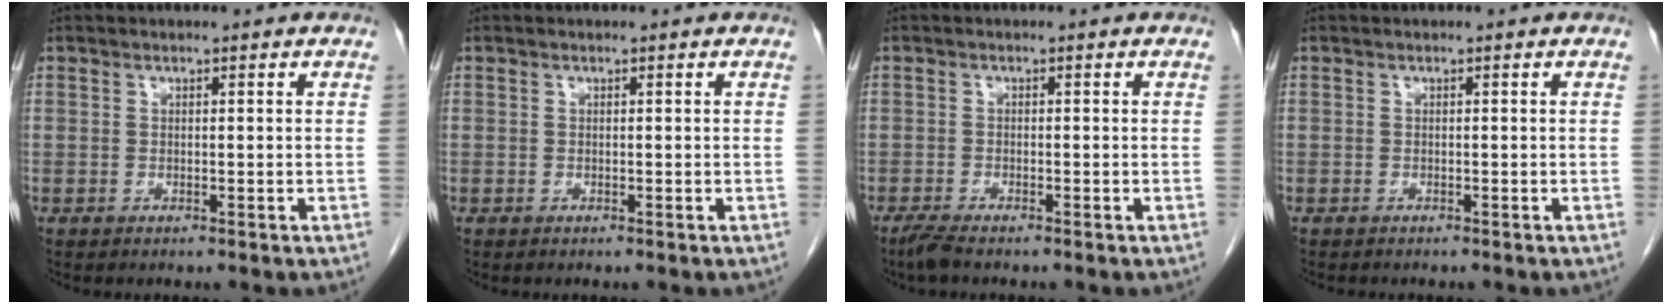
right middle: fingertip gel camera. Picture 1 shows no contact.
{"total": 0.0}
{"total": 2.0, "force": [-1.7, 0.1, 1.1], "torque": [-0.033, -0.007, -0.035]}
{"total": 1.5, "force": [-1.3, 0.3, 0.6], "torque": [-0.013, -0.004, -0.014]}